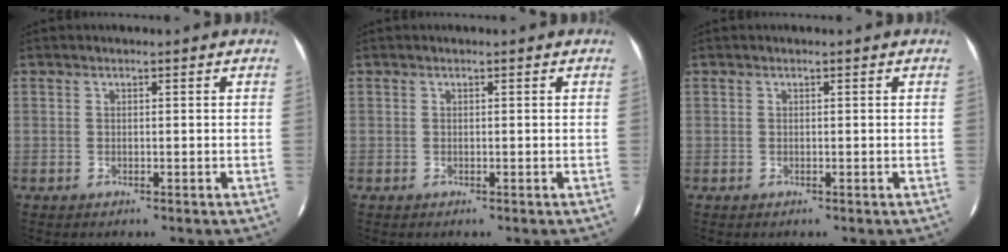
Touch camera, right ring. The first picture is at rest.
{"total": 0.0}
{"total": 0.0}